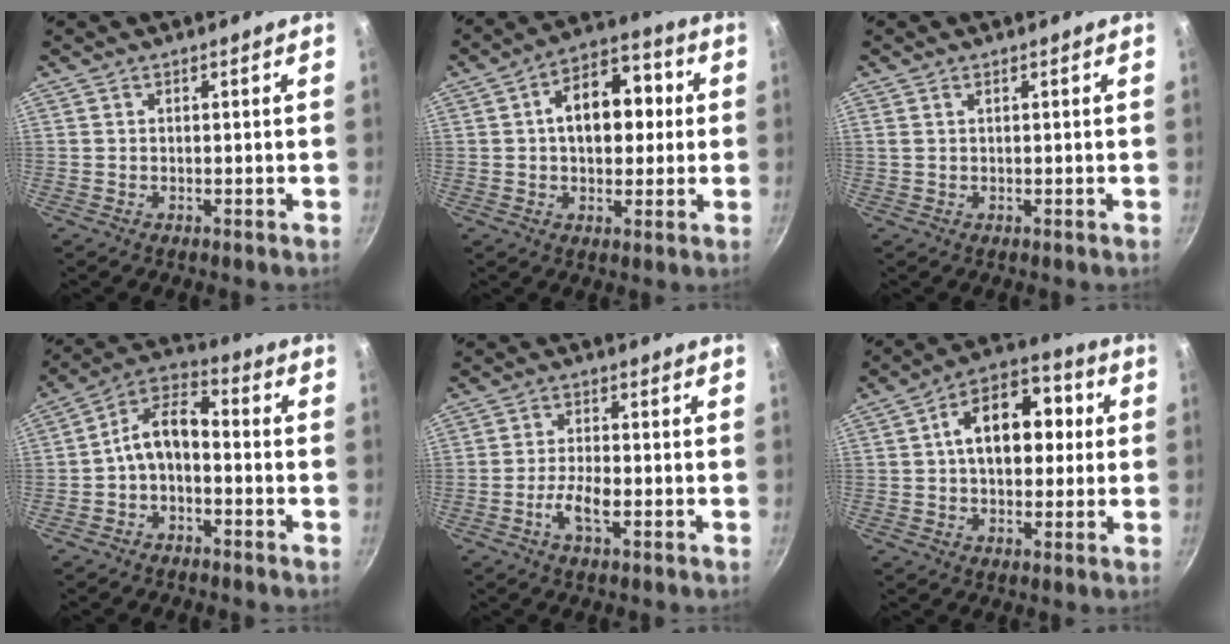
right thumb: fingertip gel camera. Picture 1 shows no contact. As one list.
[{"total": 13.4, "force": [1.5, 8.7, 10.0], "torque": [-0.106, 0.026, 0.009]}, {"total": 0.7, "force": [0.4, 0.3, 0.5], "torque": [-0.011, 0.002, 0.008]}, {"total": 8.9, "force": [-2.3, 5.2, 6.9], "torque": [-0.118, 0.055, -0.052]}, {"total": 5.0, "force": [-1.9, 1.8, 4.2], "torque": [-0.083, 0.014, -0.040]}, {"total": 15.0, "force": [2.0, 9.7, 11.2], "torque": [-0.124, 0.030, 0.013]}]